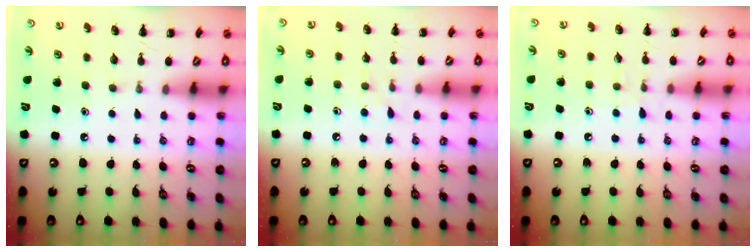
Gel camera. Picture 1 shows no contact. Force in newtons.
{"total": 4.3, "press": 4.1, "slide": 1.5}
{"total": 5.5, "press": 4.9, "slide": 2.4}